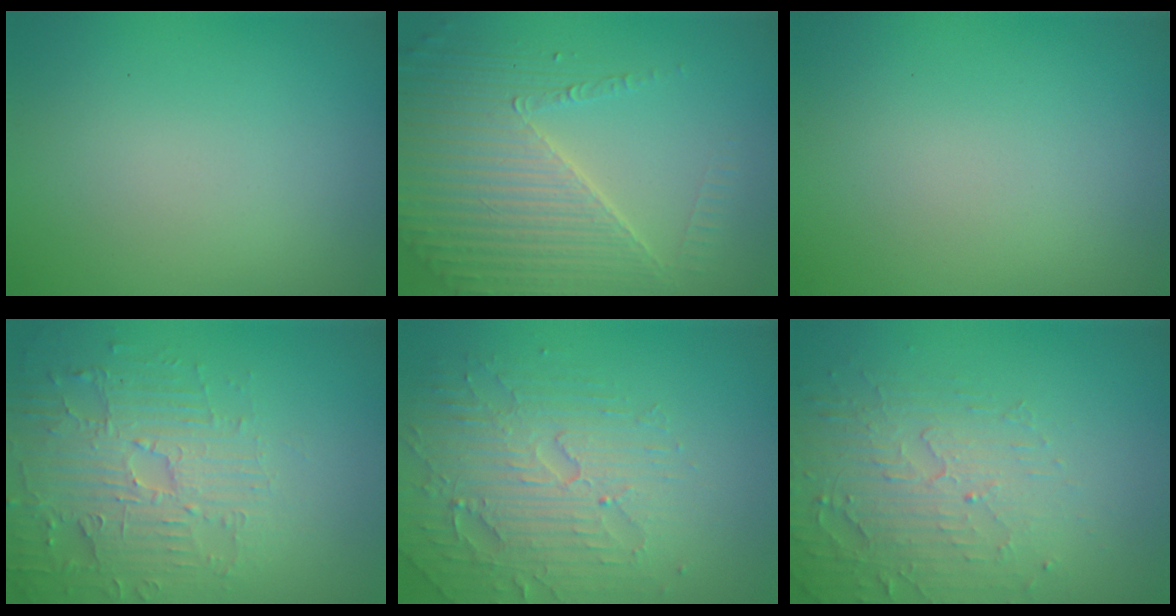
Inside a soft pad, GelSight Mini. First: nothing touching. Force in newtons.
{"total": 6.2, "press": 4.7, "slide": 4.0}
{"total": 0.0}
{"total": 4.8, "press": 4.1, "slide": 2.6}
{"total": 4.4, "press": 3.9, "slide": 2.1}
{"total": 5.0, "press": 3.3, "slide": 3.8}